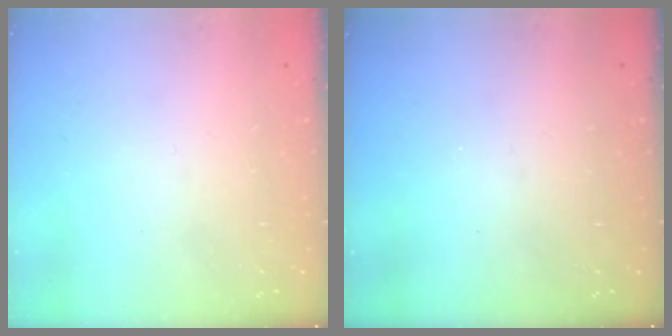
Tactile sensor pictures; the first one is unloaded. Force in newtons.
{"total": 0.0}